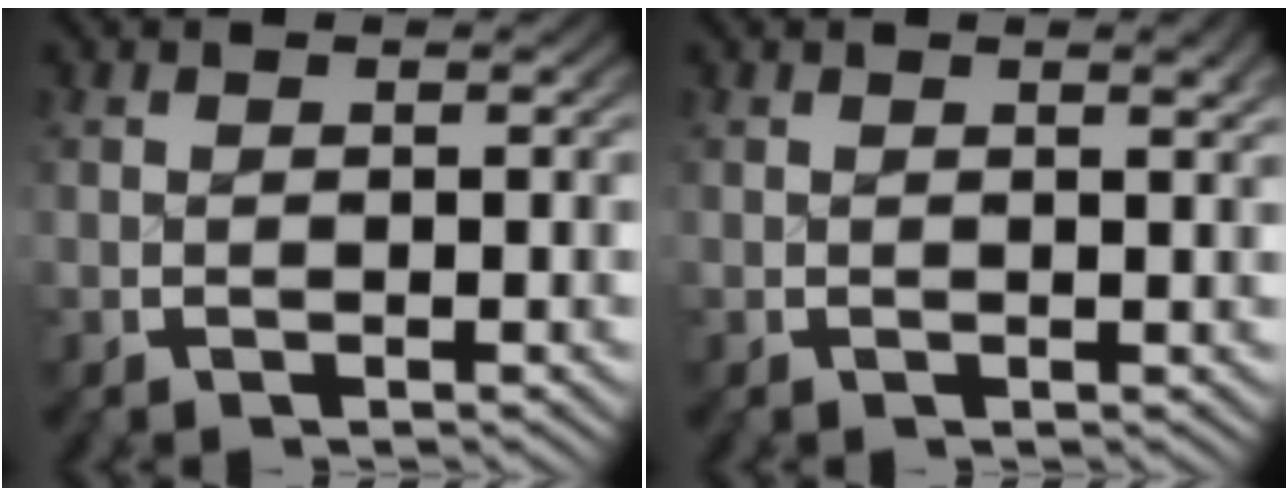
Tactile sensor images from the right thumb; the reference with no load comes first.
{"total": 0.9, "force": [0.5, 0.1, 0.8], "torque": [-0.009, -0.001, 0.008]}